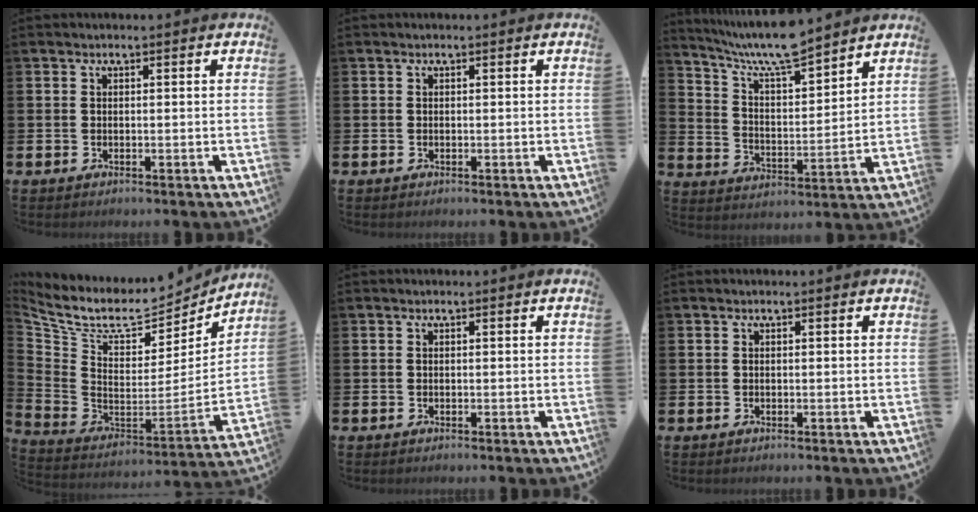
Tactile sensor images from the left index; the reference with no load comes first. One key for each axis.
{"total": 0.0}
{"total": 8.4, "fx": 7.8, "fy": 0.6, "fz": 3.0, "tx": -0.090, "ty": -0.046, "tz": 0.141}
{"total": 9.4, "fx": 7.9, "fy": 3.5, "fz": 3.8, "tx": -0.113, "ty": -0.059, "tz": 0.135}
{"total": 0.0}
{"total": 0.0}